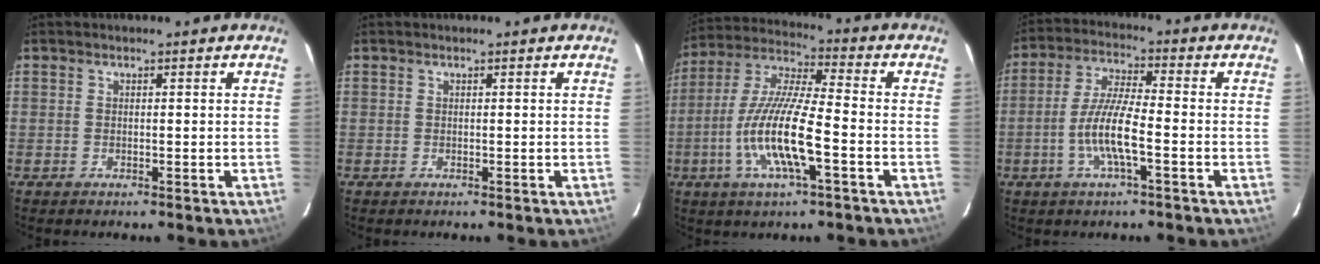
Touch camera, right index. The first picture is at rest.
{"total": 0.0}
{"total": 14.3, "force": [-4.7, 2.3, 13.4], "torque": [-0.273, -0.009, -0.094]}
{"total": 8.8, "force": [-3.0, 1.2, 8.2], "torque": [-0.169, -0.001, -0.059]}